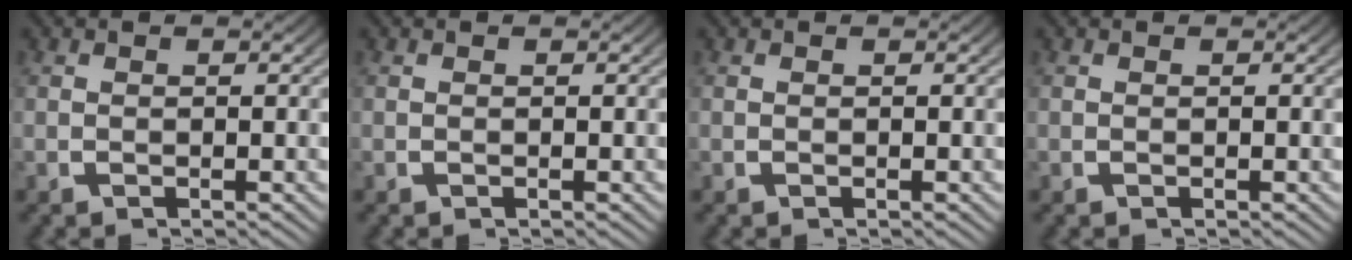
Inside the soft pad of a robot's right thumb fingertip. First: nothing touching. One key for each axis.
{"total": 0.0}
{"total": 0.0}
{"total": 0.0}